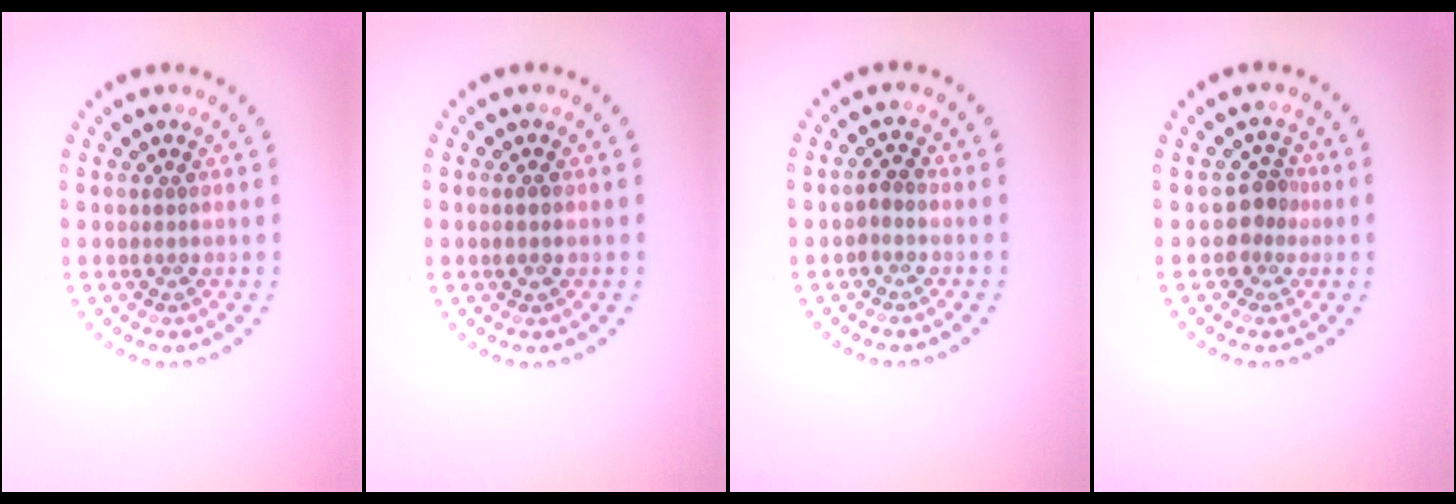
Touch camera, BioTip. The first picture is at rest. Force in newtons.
{"total": 1.0, "press": 0.9, "slide": 0.3}
{"total": 1.1, "press": 1.0, "slide": 0.6}
{"total": 2.2, "press": 1.7, "slide": 1.4}